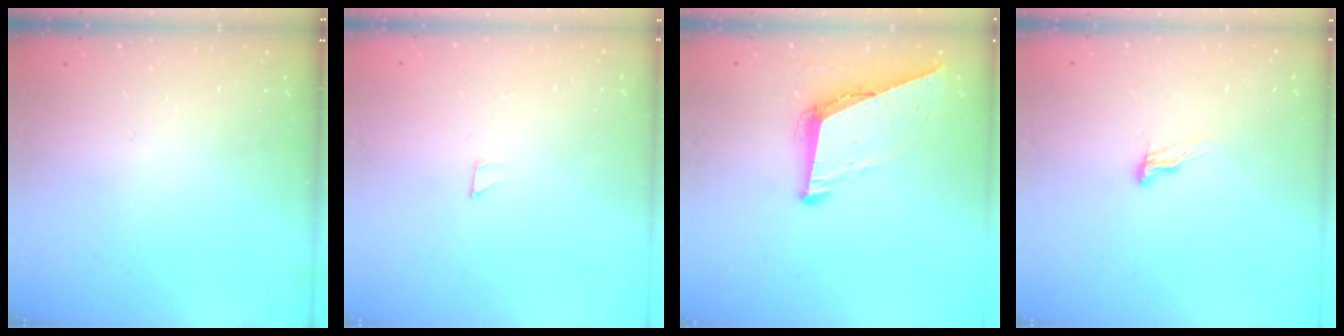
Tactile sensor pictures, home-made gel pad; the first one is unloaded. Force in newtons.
{"total": 1.7, "press": 1.7, "slide": 0.1}
{"total": 8.7, "press": 7.8, "slide": 3.8}
{"total": 5.9, "press": 5.9, "slide": 0.5}